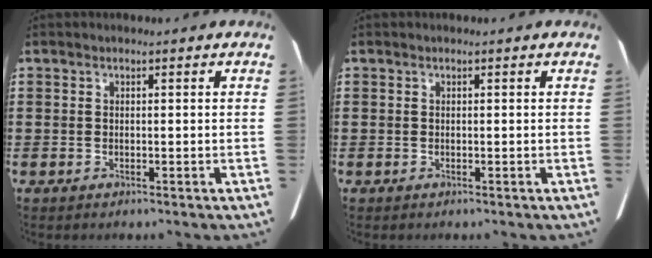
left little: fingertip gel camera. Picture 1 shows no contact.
{"total": 0.0}